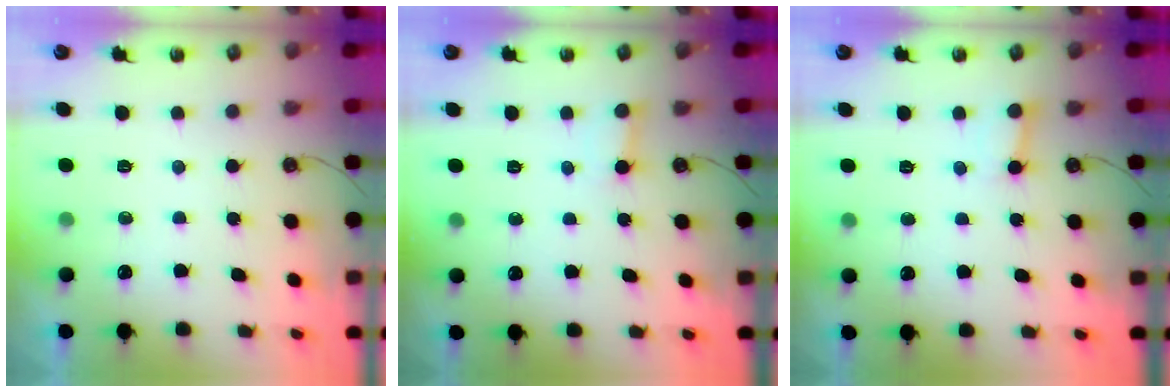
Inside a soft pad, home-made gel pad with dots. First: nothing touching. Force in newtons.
{"total": 2.2, "press": 2.2, "slide": 0.1}
{"total": 2.6, "press": 2.6, "slide": 0.3}